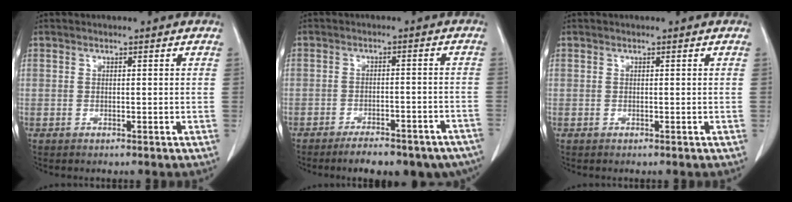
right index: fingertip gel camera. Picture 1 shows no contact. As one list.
[{"total": 15.2, "force": [-12.5, 4.7, 7.2], "torque": [-0.061, 0.017, -0.152]}, {"total": 0.0}]